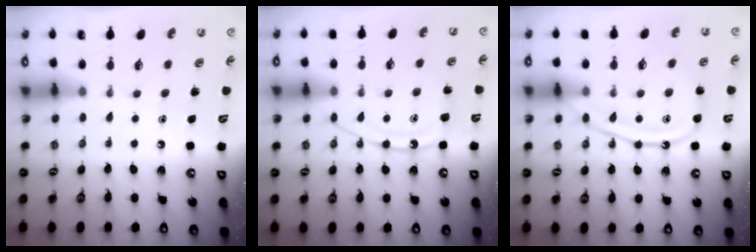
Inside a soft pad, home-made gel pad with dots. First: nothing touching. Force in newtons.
{"total": 12.6, "press": 12.6, "slide": 0.6}
{"total": 12.1, "press": 12.0, "slide": 1.5}